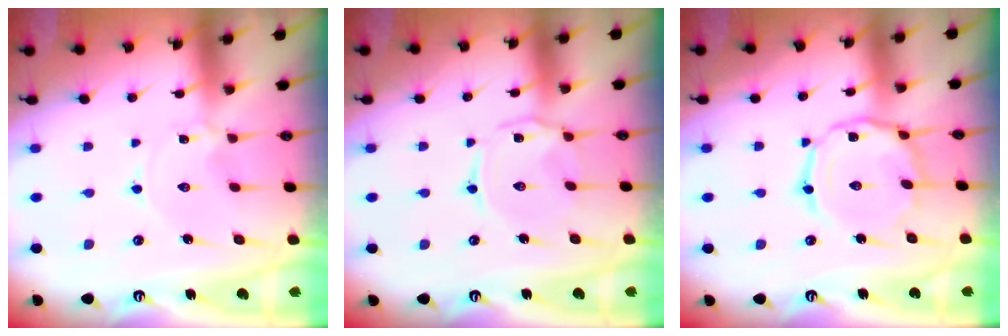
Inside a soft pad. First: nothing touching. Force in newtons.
{"total": 2.7, "press": 2.7, "slide": 0.4}
{"total": 10.5, "press": 10.5, "slide": 0.6}